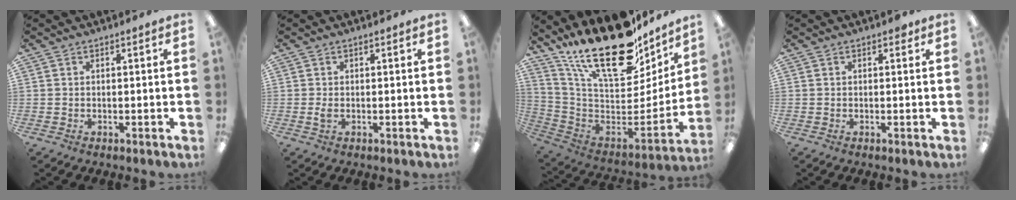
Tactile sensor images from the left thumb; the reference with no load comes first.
{"total": 1.7, "force": [-0.1, 0.8, 1.4], "torque": [-0.034, 0.000, -0.006]}
{"total": 26.3, "force": [18.6, 10.1, 15.6], "torque": [-0.245, -0.128, 0.322]}
{"total": 1.1, "force": [0.6, 0.6, 0.6], "torque": [-0.006, -0.001, 0.009]}